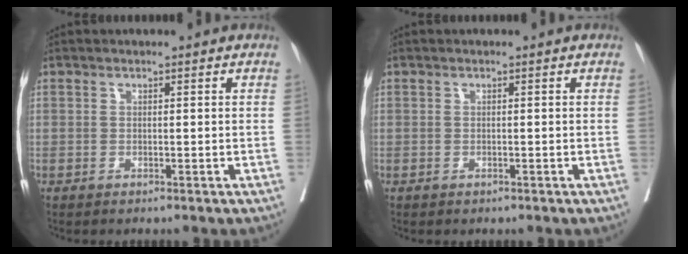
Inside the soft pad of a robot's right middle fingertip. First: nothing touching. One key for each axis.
{"total": 0.0}